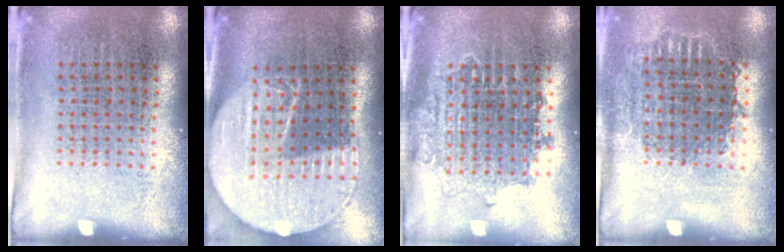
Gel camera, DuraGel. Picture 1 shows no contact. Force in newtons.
{"total": 2.1, "press": 1.8, "slide": 1.0}
{"total": 1.6, "press": 1.3, "slide": 0.9}
{"total": 0.9, "press": 0.9, "slide": 0.2}